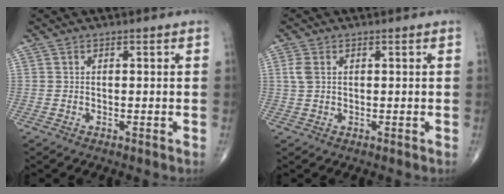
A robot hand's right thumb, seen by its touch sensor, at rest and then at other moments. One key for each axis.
{"total": 2.4, "fx": 0.6, "fy": 1.5, "fz": 1.7, "tx": -0.047, "ty": 0.005, "tz": 0.013}